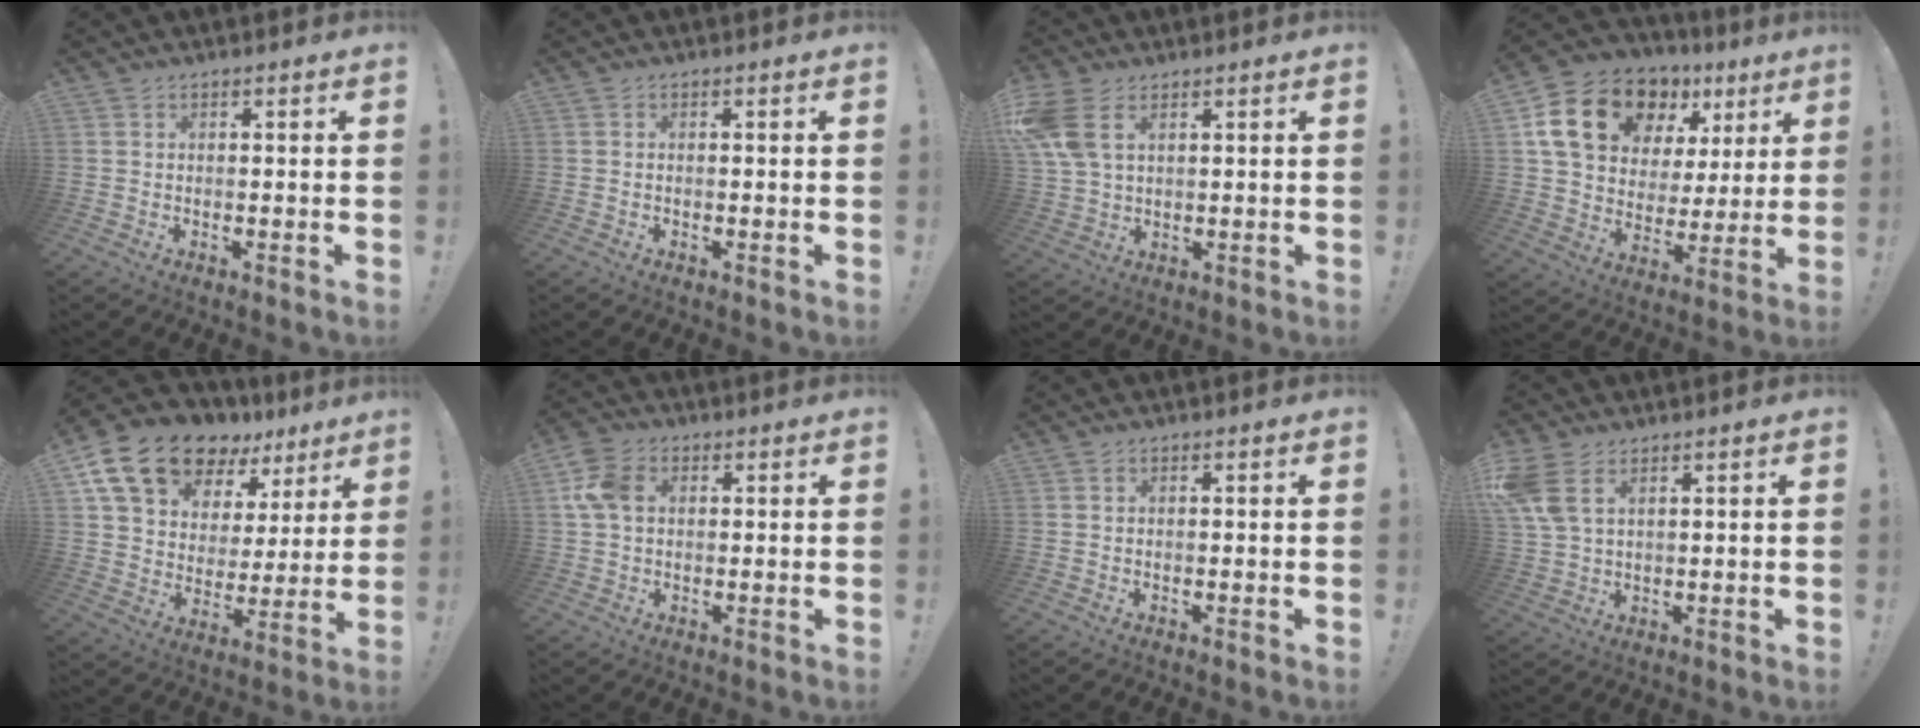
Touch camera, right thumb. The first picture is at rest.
{"total": 0.0}
{"total": 10.0, "force": [4.1, 6.2, 6.7], "torque": [-0.139, -0.008, 0.082]}
{"total": 19.8, "force": [10.5, 12.7, 11.0], "torque": [-0.184, -0.044, 0.203]}
{"total": 18.3, "force": [12.9, 9.9, 8.3], "torque": [-0.148, -0.082, 0.241]}
{"total": 8.9, "force": [1.5, 6.4, 6.0], "torque": [-0.121, 0.013, 0.030]}
{"total": 0.0}
{"total": 8.2, "force": [3.9, 4.7, 5.5], "torque": [-0.111, -0.010, 0.078]}